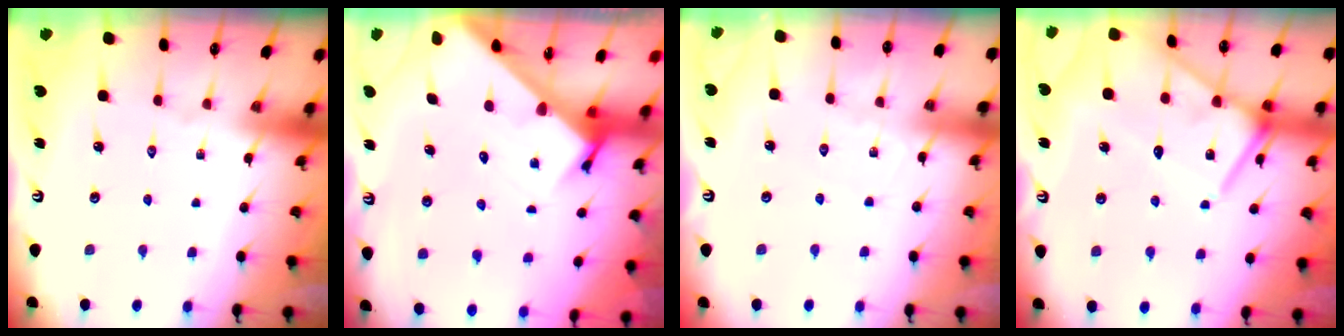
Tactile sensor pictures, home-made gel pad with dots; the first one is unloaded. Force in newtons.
{"total": 3.5, "press": 3.5, "slide": 0.1}
{"total": 4.6, "press": 4.6, "slide": 0.4}
{"total": 13.1, "press": 13.1, "slide": 1.3}